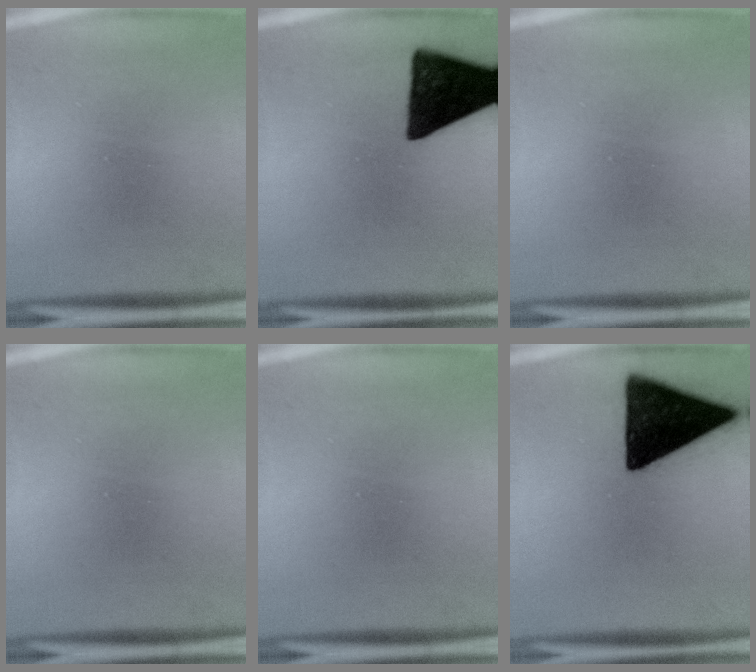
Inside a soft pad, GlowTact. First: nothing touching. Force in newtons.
{"total": 15.9}
{"total": 0.0}
{"total": 0.0}
{"total": 0.0}
{"total": 19.4}